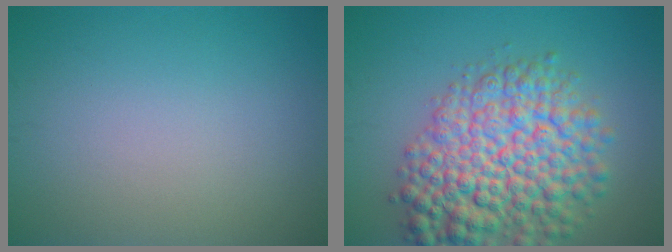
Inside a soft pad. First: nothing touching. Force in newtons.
{"total": 10.0, "press": 10.0, "slide": 0.4}